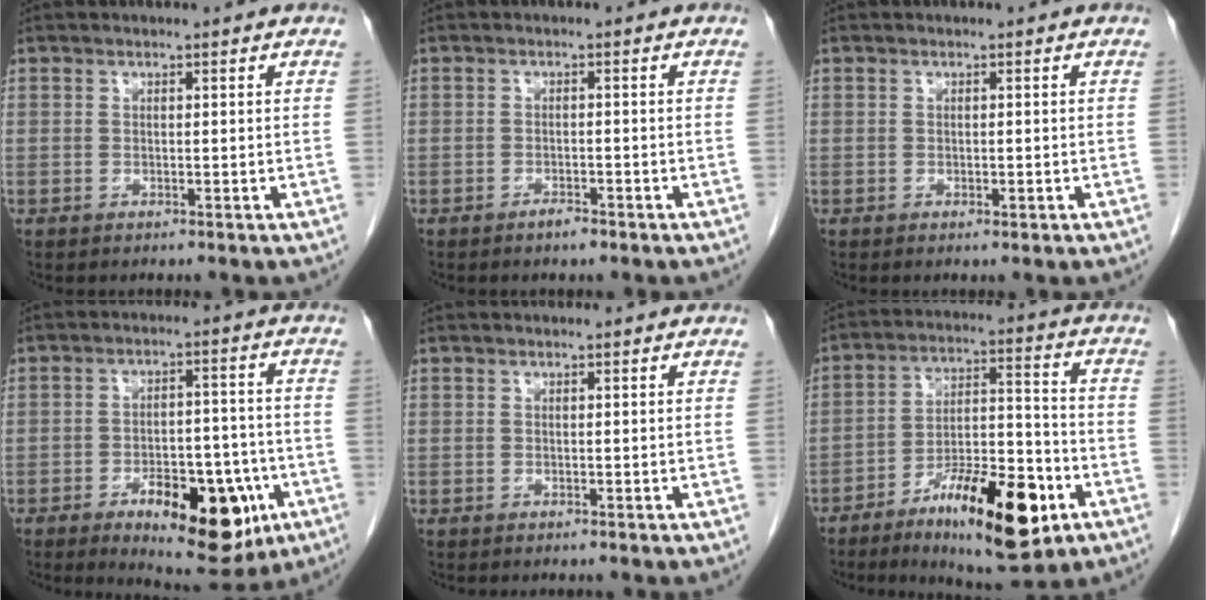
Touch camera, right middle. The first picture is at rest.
{"total": 1.6, "force": [-1.2, 0.4, 0.8], "torque": [-0.015, 0.000, -0.018]}
{"total": 0.7, "force": [-0.3, 0.3, 0.6], "torque": [-0.010, -0.001, -0.002]}
{"total": 14.1, "force": [-6.4, 5.6, 11.2], "torque": [-0.145, 0.004, -0.082]}
{"total": 0.0}
{"total": 17.4, "force": [-8.8, 4.6, 14.2], "torque": [-0.223, 0.002, -0.133]}